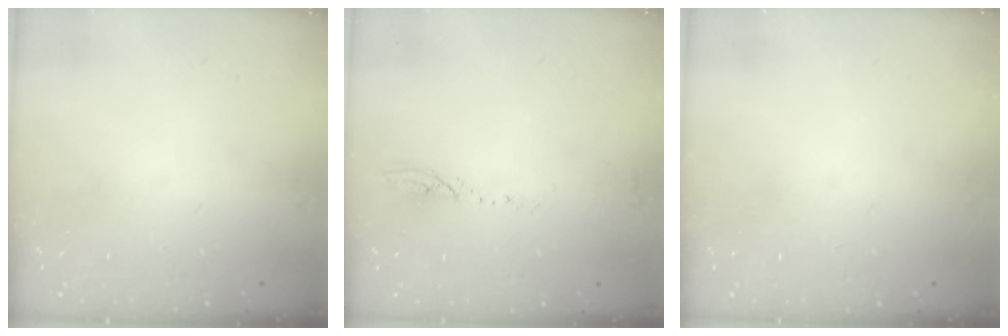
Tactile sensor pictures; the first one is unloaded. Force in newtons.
{"total": 2.6, "press": 2.6, "slide": 0.3}
{"total": 0.0}